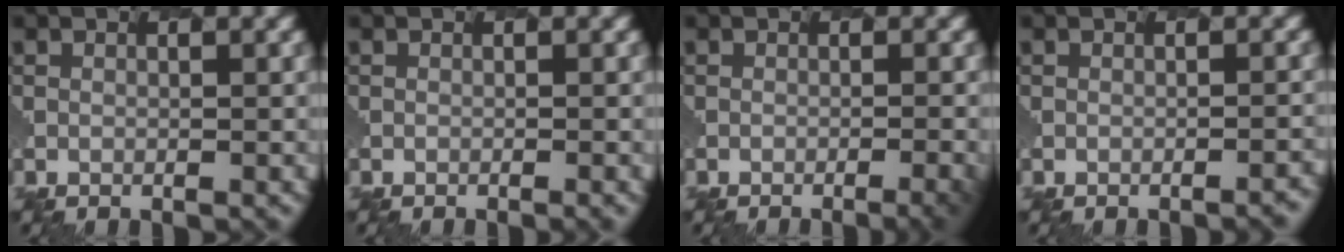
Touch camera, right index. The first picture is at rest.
{"total": 0.6, "force": [-0.3, 0.2, 0.4], "torque": [-0.001, 0.001, -0.013]}
{"total": 3.4, "force": [-1.5, 1.1, 2.8], "torque": [-0.022, 0.005, -0.016]}
{"total": 1.7, "force": [-1.3, 0.4, 1.1], "torque": [-0.003, 0.006, -0.012]}